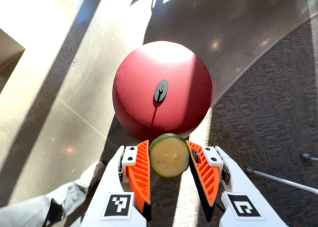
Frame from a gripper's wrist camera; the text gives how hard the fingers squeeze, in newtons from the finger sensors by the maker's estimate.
{"total": 8.8, "left": 8.6, "right": 9.0}